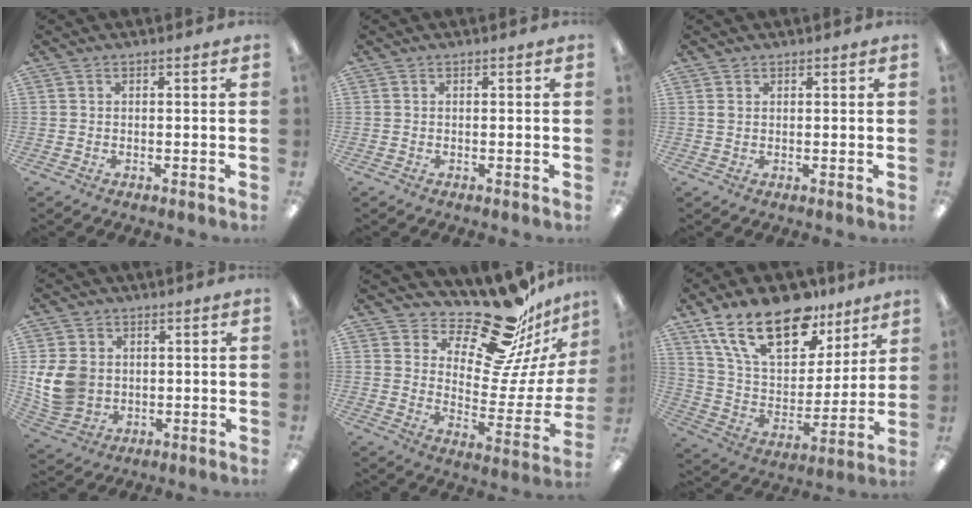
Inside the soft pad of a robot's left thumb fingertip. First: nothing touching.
{"total": 0.0}
{"total": 0.9, "force": [0.6, 0.7, 0.1], "torque": [-0.002, 0.001, 0.011]}
{"total": 10.8, "force": [1.1, 9.3, 5.4], "torque": [-0.117, 0.010, 0.025]}
{"total": 21.5, "force": [17.5, 6.9, 10.3], "torque": [-0.146, -0.135, 0.292]}
{"total": 22.7, "force": [14.6, 11.2, 13.4], "torque": [-0.252, -0.070, 0.261]}